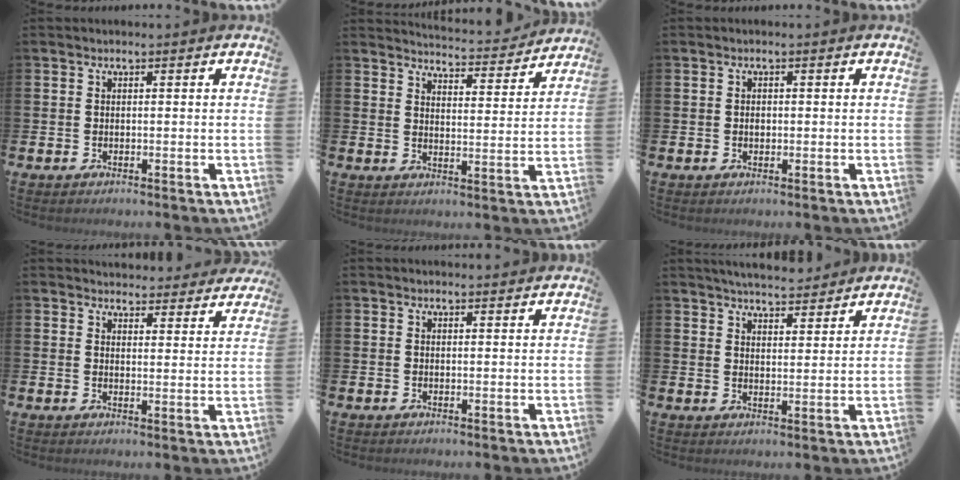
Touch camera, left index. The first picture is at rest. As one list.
[{"total": 4.7, "force": [4.7, 0.2, 0.2], "torque": [-0.007, -0.044, 0.077]}, {"total": 0.9, "force": [0.0, 0.7, 0.6], "torque": [-0.002, 0.001, -0.004]}, {"total": 4.2, "force": [4.0, 1.0, 0.0], "torque": [0.003, -0.029, 0.070]}, {"total": 0.8, "force": [0.8, 0.1, 0.2], "torque": [0.009, -0.002, 0.012]}, {"total": 5.3, "force": [5.2, 0.7, 0.6], "torque": [-0.021, -0.026, 0.095]}]